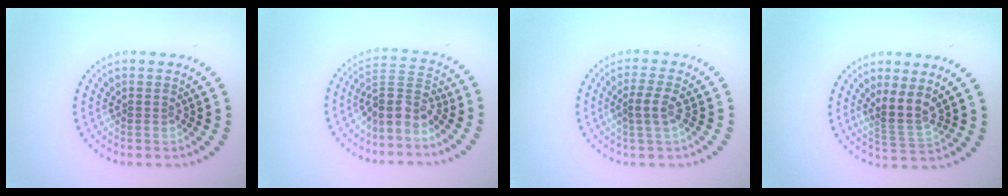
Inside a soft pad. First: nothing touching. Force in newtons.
{"total": 3.2, "press": 2.5, "slide": 2.1}
{"total": 2.0, "press": 1.8, "slide": 0.9}
{"total": 2.9, "press": 2.0, "slide": 2.0}